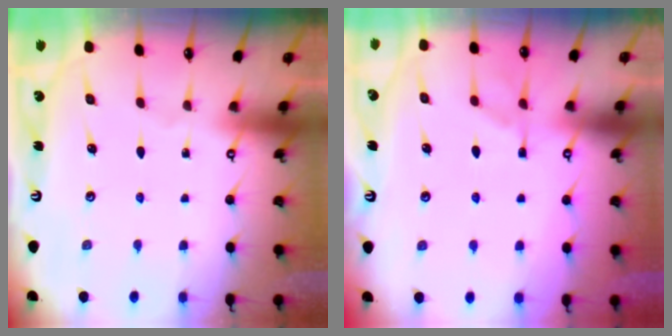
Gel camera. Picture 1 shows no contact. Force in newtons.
{"total": 1.1, "press": 0.0, "slide": 1.1}